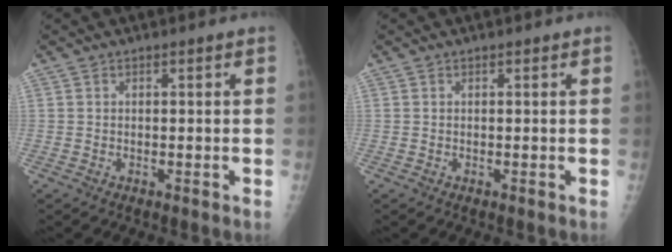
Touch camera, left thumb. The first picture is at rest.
{"total": 0.0}